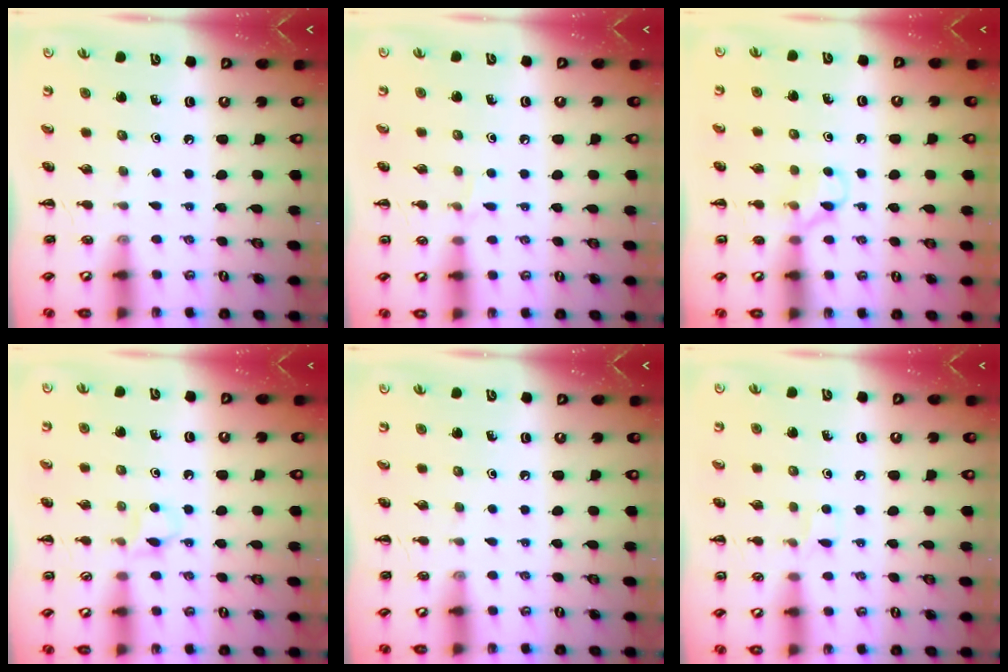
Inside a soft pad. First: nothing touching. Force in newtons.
{"total": 4.1, "press": 4.0, "slide": 1.0}
{"total": 5.6, "press": 5.3, "slide": 1.8}
{"total": 3.9, "press": 3.6, "slide": 1.4}
{"total": 0.0}
{"total": 4.0, "press": 3.8, "slide": 1.1}